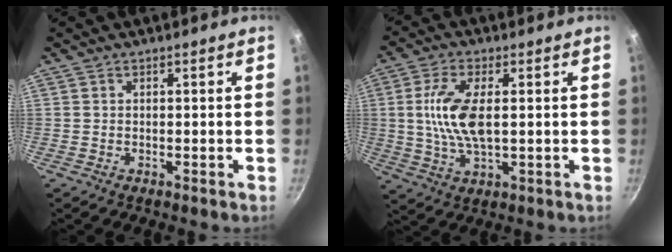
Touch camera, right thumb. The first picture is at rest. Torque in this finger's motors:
{"motor_torque": [1.34, 1.47, 1.17, 0.13, 0.27]}